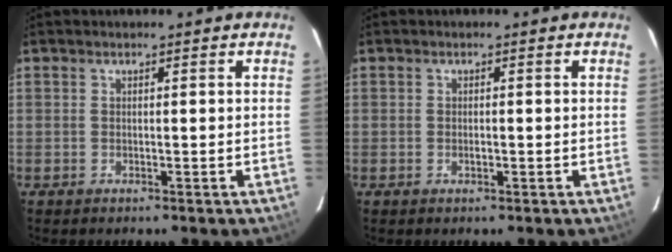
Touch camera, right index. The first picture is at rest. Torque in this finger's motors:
{"motor_torque": [-0.07, 0.03, -0.02, 0.00]}